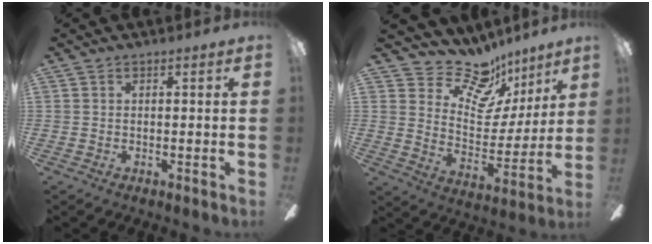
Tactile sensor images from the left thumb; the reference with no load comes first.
{"total": 15.7, "force": [11.8, 8.5, 6.1], "torque": [-0.104, -0.088, 0.213]}